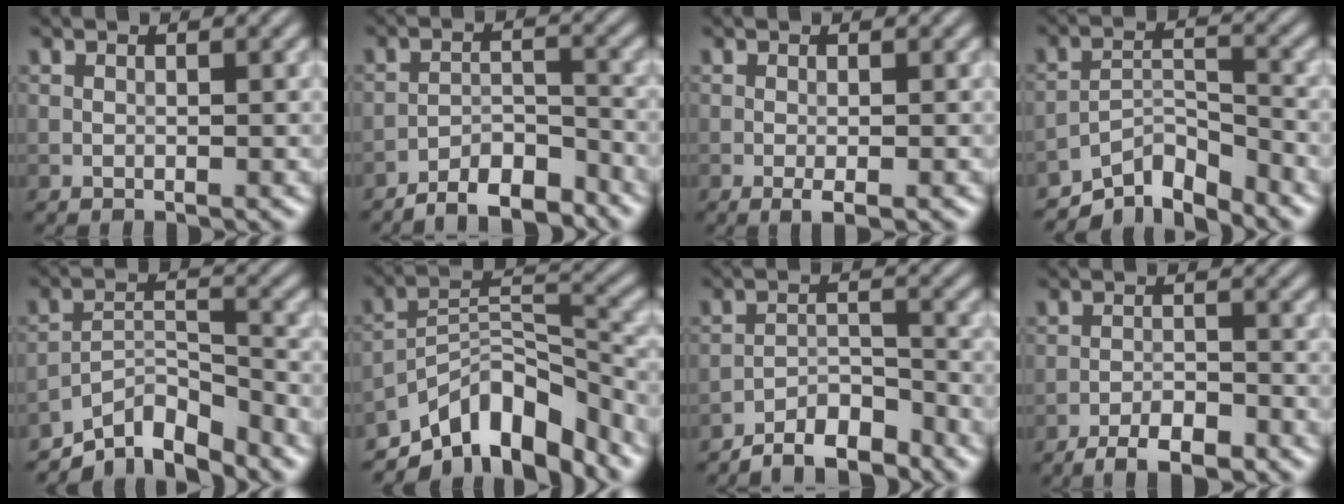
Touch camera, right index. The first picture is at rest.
{"total": 5.2, "force": [-4.7, 1.2, 2.0], "torque": [-0.028, 0.006, -0.085]}
{"total": 1.3, "force": [-0.5, 0.2, 1.2], "torque": [-0.021, -0.004, -0.009]}
{"total": 5.6, "force": [-4.8, 1.7, 2.3], "torque": [-0.026, 0.001, -0.090]}
{"total": 6.3, "force": [-5.3, 1.8, 2.7], "torque": [-0.034, -0.001, -0.100]}
{"total": 9.8, "force": [-7.4, 3.9, 5.2], "torque": [-0.070, 0.002, -0.141]}
{"total": 4.7, "force": [-4.3, 1.1, 1.7], "torque": [-0.022, 0.007, -0.080]}
{"total": 4.0, "force": [-3.1, 1.2, 2.2], "torque": [-0.035, 0.004, -0.055]}